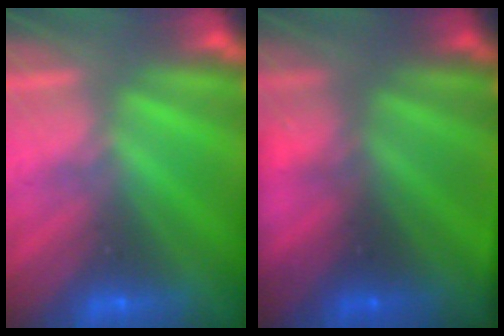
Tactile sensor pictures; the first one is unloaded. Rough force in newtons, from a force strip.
{"total": 9.6}